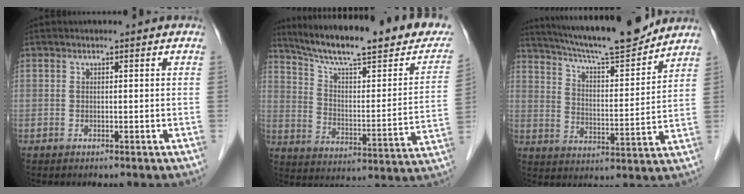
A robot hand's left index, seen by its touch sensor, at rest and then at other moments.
{"total": 25.2, "force": [20.7, 3.6, 13.9], "torque": [-0.212, -0.021, 0.287]}
{"total": 16.6, "force": [14.9, 1.2, 7.2], "torque": [-0.123, 0.001, 0.232]}